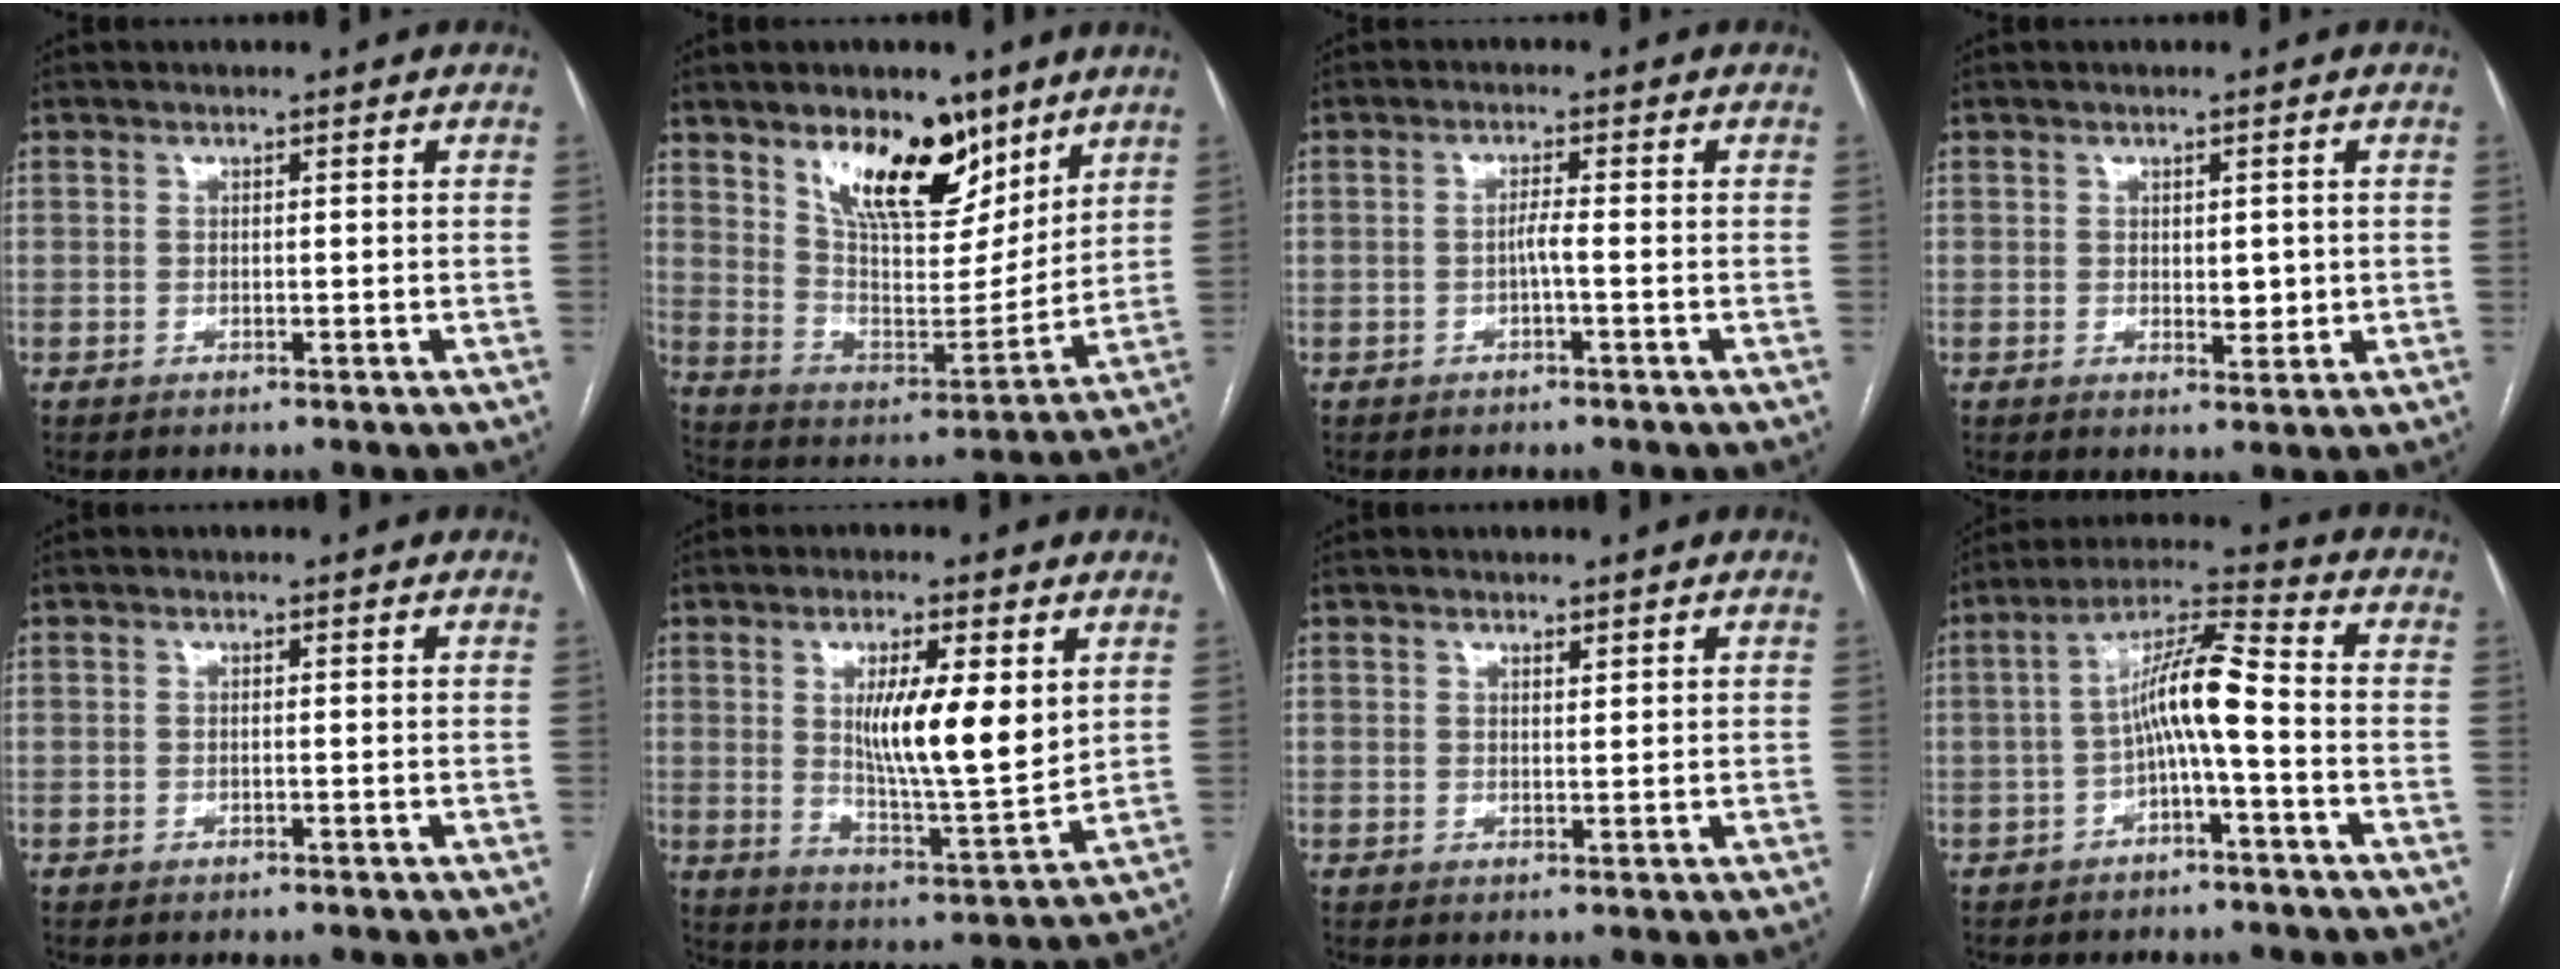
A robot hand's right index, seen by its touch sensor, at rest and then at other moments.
{"total": 15.3, "force": [9.8, 6.4, 10.0], "torque": [-0.155, -0.007, 0.177]}
{"total": 1.8, "force": [-0.6, -0.1, 1.7], "torque": [-0.030, 0.002, -0.011]}
{"total": 2.9, "force": [-0.1, 1.6, 2.5], "torque": [-0.032, -0.004, 0.004]}
{"total": 0.0}
{"total": 11.7, "force": [3.2, 2.2, 11.1], "torque": [-0.189, -0.015, 0.056]}
{"total": 0.9, "force": [0.8, 0.3, 0.4], "torque": [-0.011, -0.004, 0.014]}
{"total": 9.2, "force": [-1.4, 0.5, 9.0], "torque": [-0.163, 0.033, -0.030]}